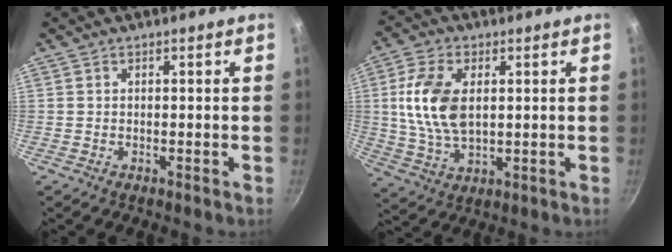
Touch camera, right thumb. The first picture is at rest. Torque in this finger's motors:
{"motor_torque": [0.66, 0.62, 1.29, -0.31, 0.42]}